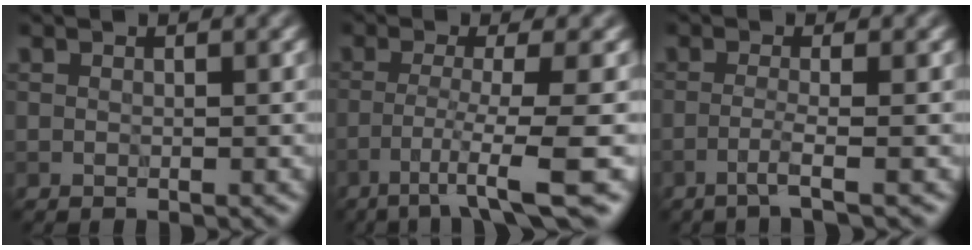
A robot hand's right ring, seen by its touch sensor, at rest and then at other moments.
{"total": 5.8, "force": [-2.8, 0.2, 5.1], "torque": [-0.079, -0.004, -0.053]}
{"total": 2.0, "force": [-1.1, 0.1, 1.7], "torque": [-0.025, 0.004, -0.036]}